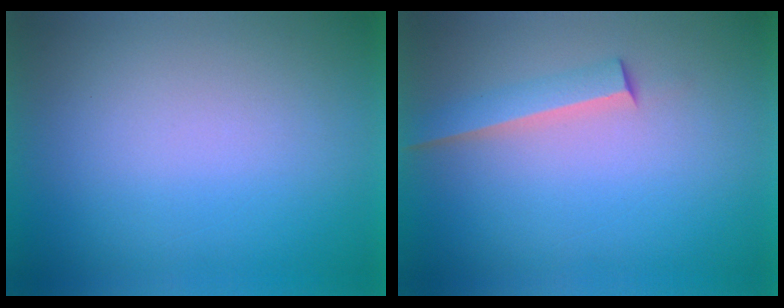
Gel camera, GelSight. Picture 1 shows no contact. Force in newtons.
{"total": 2.5}